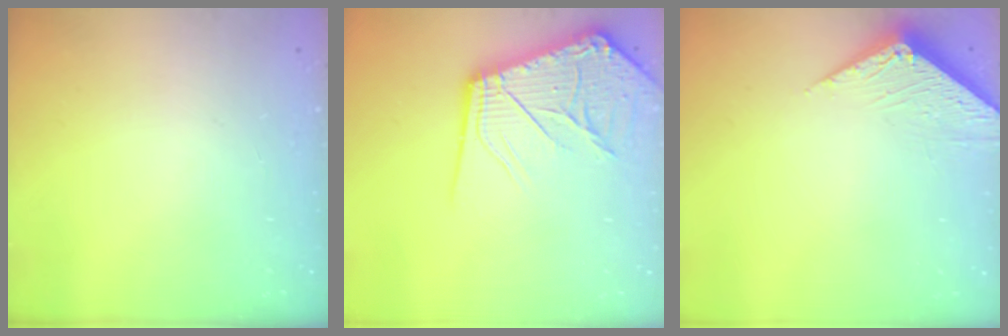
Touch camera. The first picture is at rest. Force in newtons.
{"total": 16.4, "press": 16.2, "slide": 2.0}
{"total": 4.7, "press": 4.7, "slide": 0.3}